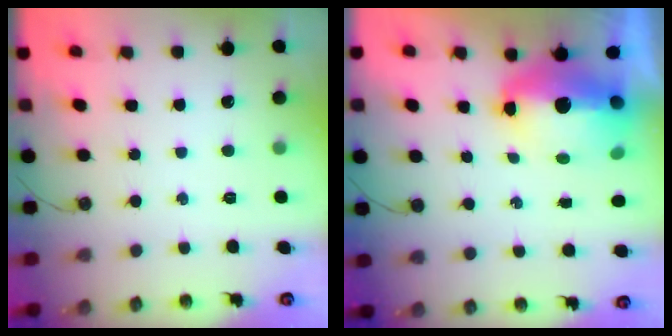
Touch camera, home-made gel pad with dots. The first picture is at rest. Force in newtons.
{"total": 13.7, "press": 13.6, "slide": 1.5}